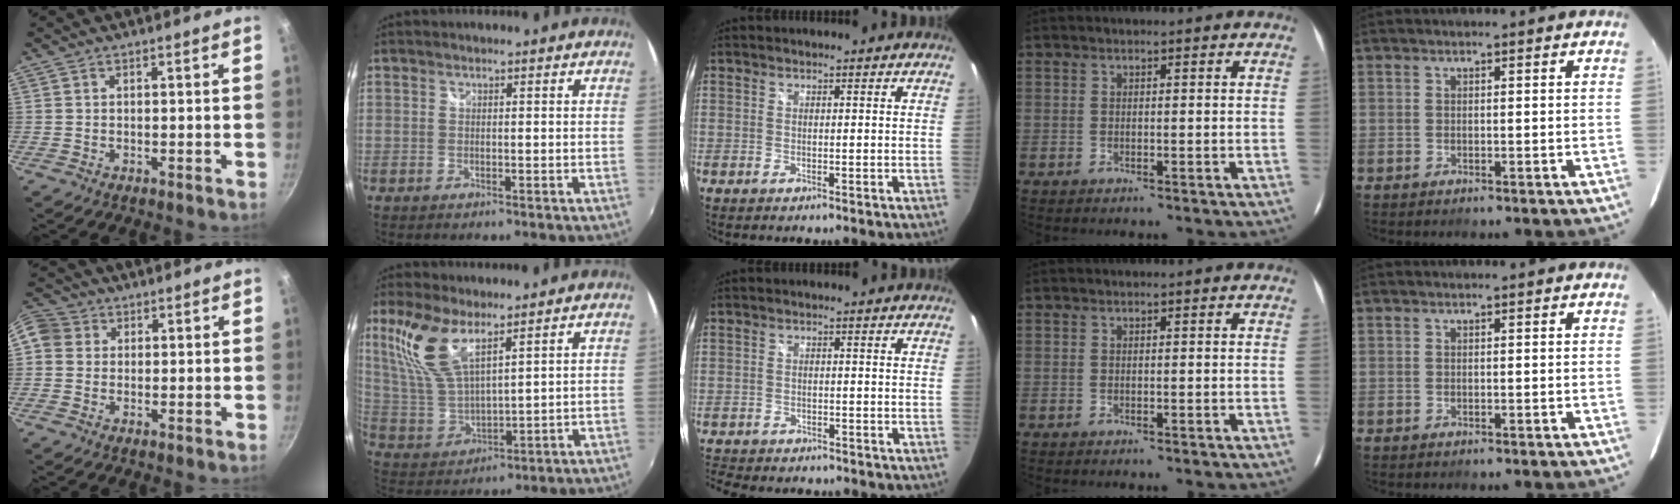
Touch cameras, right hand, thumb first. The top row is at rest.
{"thumb": {"total": 8.2, "force": [1.3, 7.4, 3.3], "torque": [-0.059, 0.019, 0.009]}, "index": {"total": 12.0, "force": [7.3, 4.2, 8.5], "torque": [-0.181, 0.009, 0.158]}, "middle": {"total": 7.0, "force": [-6.3, 2.3, 2.1], "torque": [-0.065, -0.018, -0.103]}}